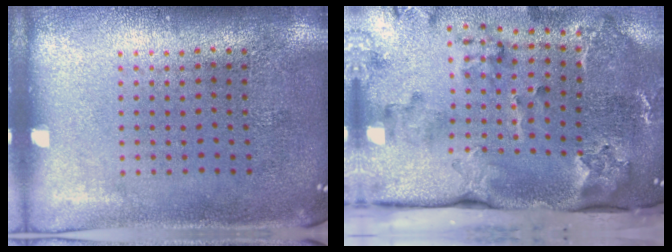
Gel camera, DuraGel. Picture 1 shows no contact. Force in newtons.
{"total": 3.8, "press": 2.7, "slide": 2.7}